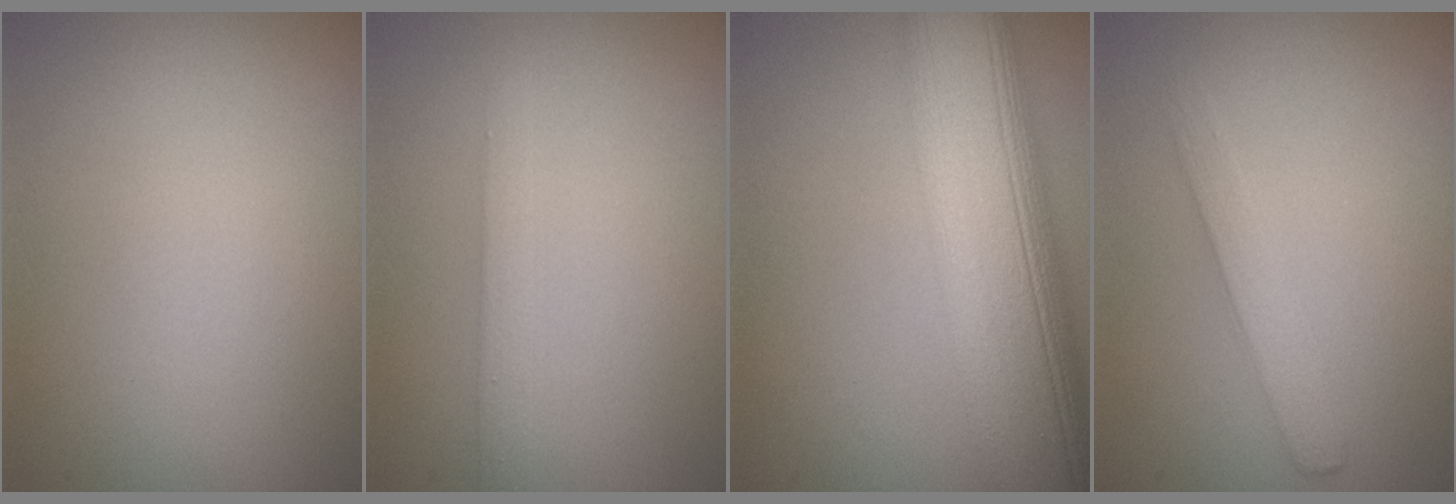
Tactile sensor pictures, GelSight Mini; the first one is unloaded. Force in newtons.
{"total": 1.7, "press": 1.7, "slide": 0.1}
{"total": 13.7, "press": 13.7, "slide": 0.7}
{"total": 1.9, "press": 1.9, "slide": 0.1}